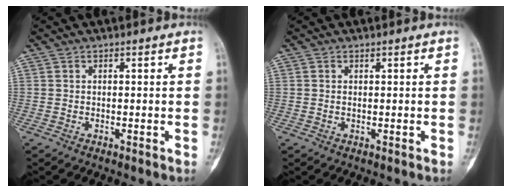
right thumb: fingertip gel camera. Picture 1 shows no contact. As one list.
[{"total": 0.5, "force": [0.2, 0.4, 0.3], "torque": [-0.002, 0.000, 0.003]}]